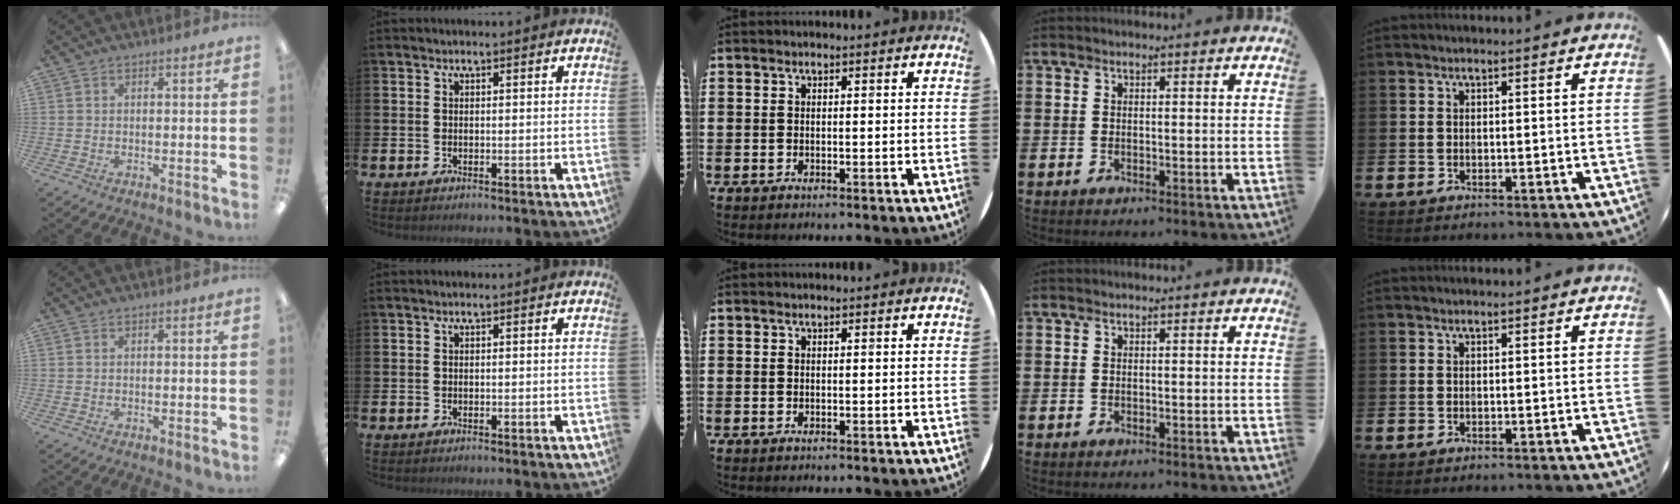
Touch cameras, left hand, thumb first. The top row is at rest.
{}